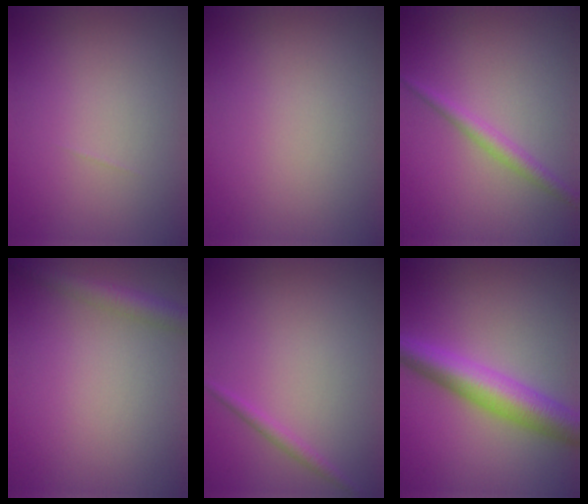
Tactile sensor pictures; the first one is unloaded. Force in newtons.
{"total": 0.0}
{"total": 1.9, "press": 1.9, "slide": 0.1}
{"total": 2.7, "press": 2.7, "slide": 0.1}
{"total": 1.1, "press": 1.1, "slide": 0.1}
{"total": 6.5, "press": 6.5, "slide": 0.0}